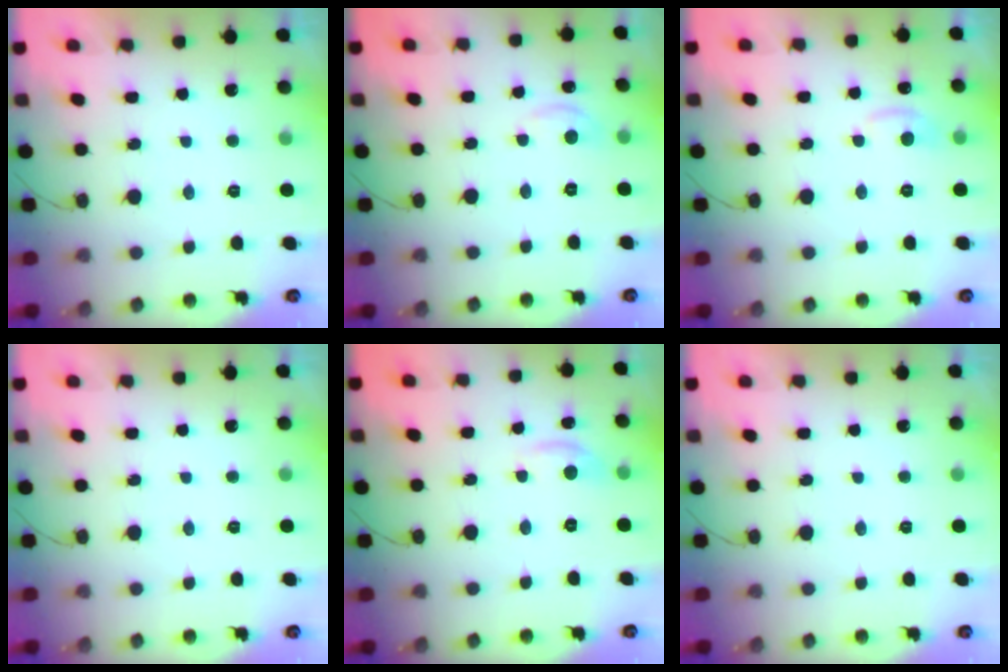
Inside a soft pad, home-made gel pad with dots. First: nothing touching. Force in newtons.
{"total": 2.9, "press": 2.8, "slide": 0.4}
{"total": 6.3, "press": 6.3, "slide": 0.7}
{"total": 0.0}
{"total": 4.6, "press": 4.5, "slide": 0.4}
{"total": 0.0}